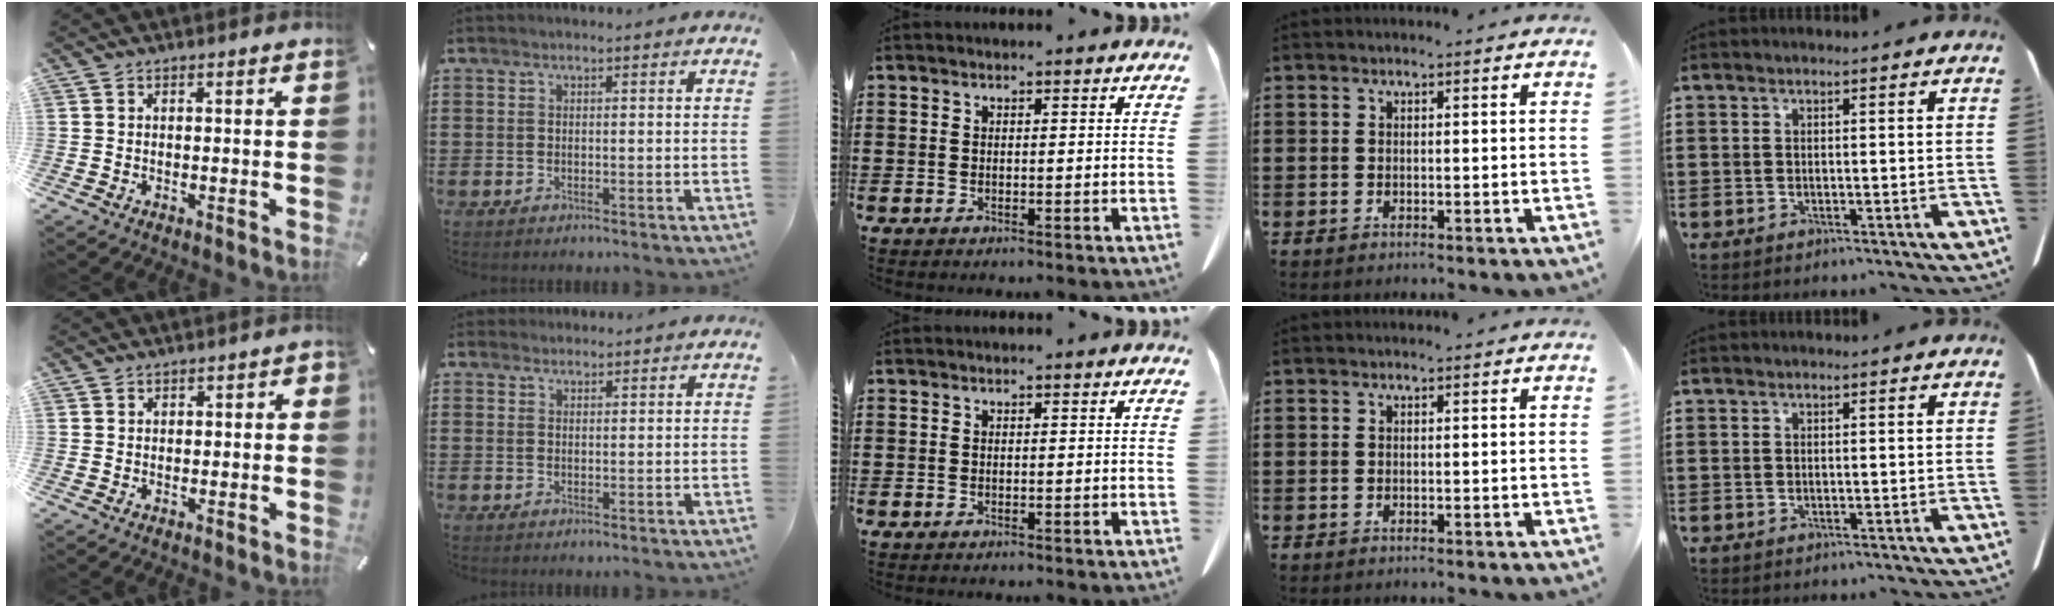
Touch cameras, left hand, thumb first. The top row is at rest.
{"thumb": {"total": 1.0, "force": [-0.2, 0.9, 0.4], "torque": [-0.007, 0.004, -0.005]}, "index": {"total": 1.5, "force": [1.4, 0.6, 0.0], "torque": [-0.003, 0.004, 0.027]}}